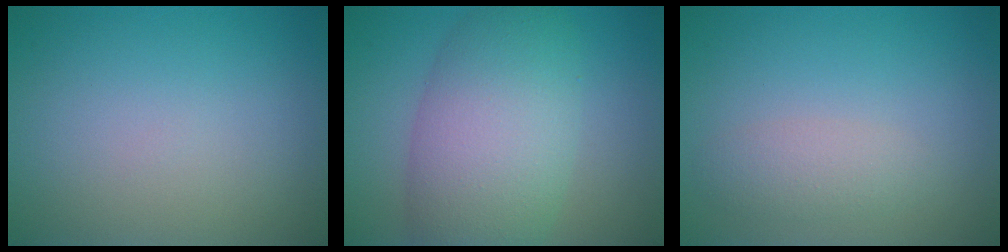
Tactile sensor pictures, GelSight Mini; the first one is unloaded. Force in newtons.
{"total": 8.7, "press": 8.7, "slide": 0.4}
{"total": 1.9, "press": 1.9, "slide": 0.0}